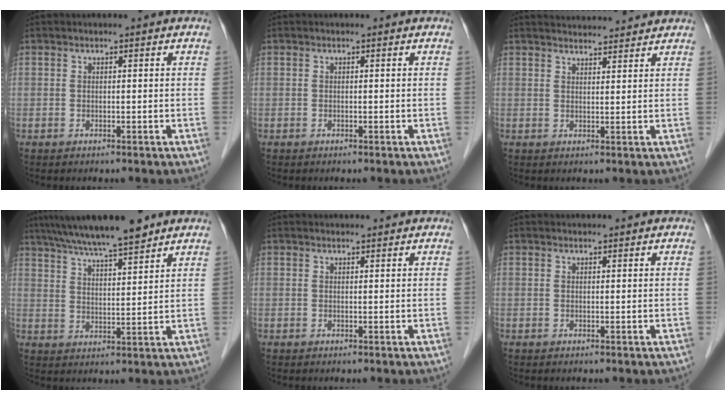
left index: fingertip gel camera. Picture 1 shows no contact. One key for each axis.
{"total": 0.0}
{"total": 7.5, "fx": 7.3, "fy": 0.7, "fz": 1.6, "tx": -0.025, "ty": 0.025, "tz": 0.099}
{"total": 12.2, "fx": 10.3, "fy": 0.8, "fz": 6.6, "tx": -0.112, "ty": 0.020, "tz": 0.167}
{"total": 2.2, "fx": 2.2, "fy": 0.2, "fz": 0.4, "tx": -0.009, "ty": 0.015, "tz": 0.031}
{"total": 1.4, "fx": 1.4, "fy": 0.1, "fz": 0.3, "tx": -0.007, "ty": 0.014, "tz": 0.024}